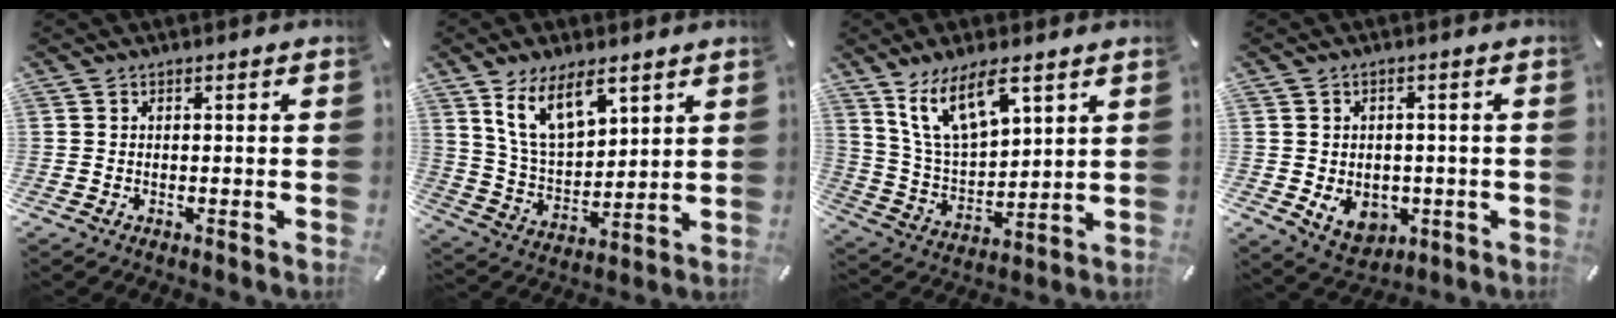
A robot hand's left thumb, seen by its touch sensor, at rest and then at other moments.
{"total": 12.5, "force": [8.0, 6.6, 7.0], "torque": [-0.143, -0.030, 0.150]}
{"total": 13.1, "force": [8.8, 6.0, 7.7], "torque": [-0.180, -0.030, 0.162]}
{"total": 6.9, "force": [-1.7, 5.8, 3.3], "torque": [-0.051, 0.005, -0.028]}